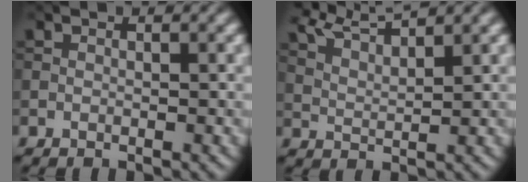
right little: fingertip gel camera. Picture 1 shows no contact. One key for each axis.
{"total": 6.2, "fx": 5.0, "fy": 1.2, "fz": 3.4, "tx": -0.064, "ty": 0.020, "tz": 0.068}